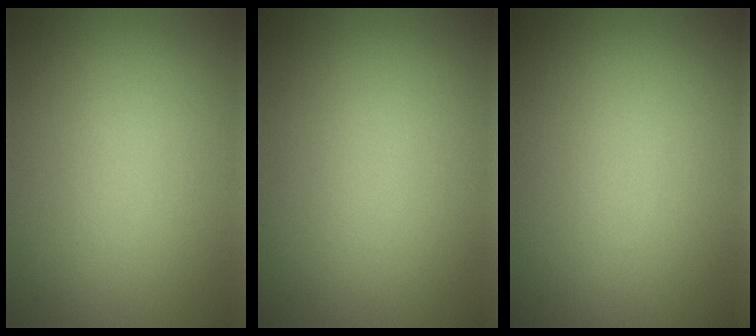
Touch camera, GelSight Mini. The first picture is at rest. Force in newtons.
{"total": 0.0}
{"total": 0.0}